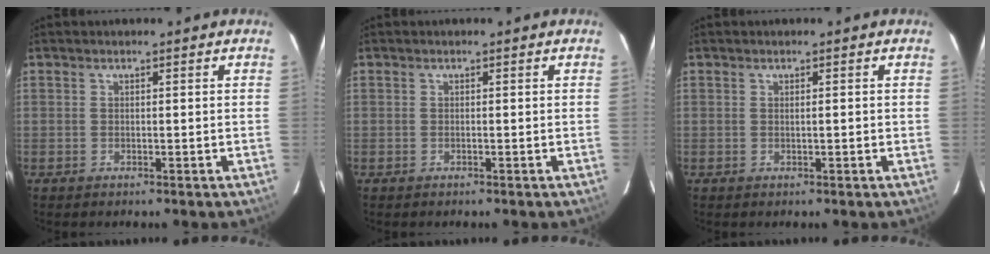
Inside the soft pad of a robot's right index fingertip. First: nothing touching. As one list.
[{"total": 0.0}, {"total": 0.7, "force": [0.1, 0.1, 0.6], "torque": [-0.013, 0.001, 0.003]}]